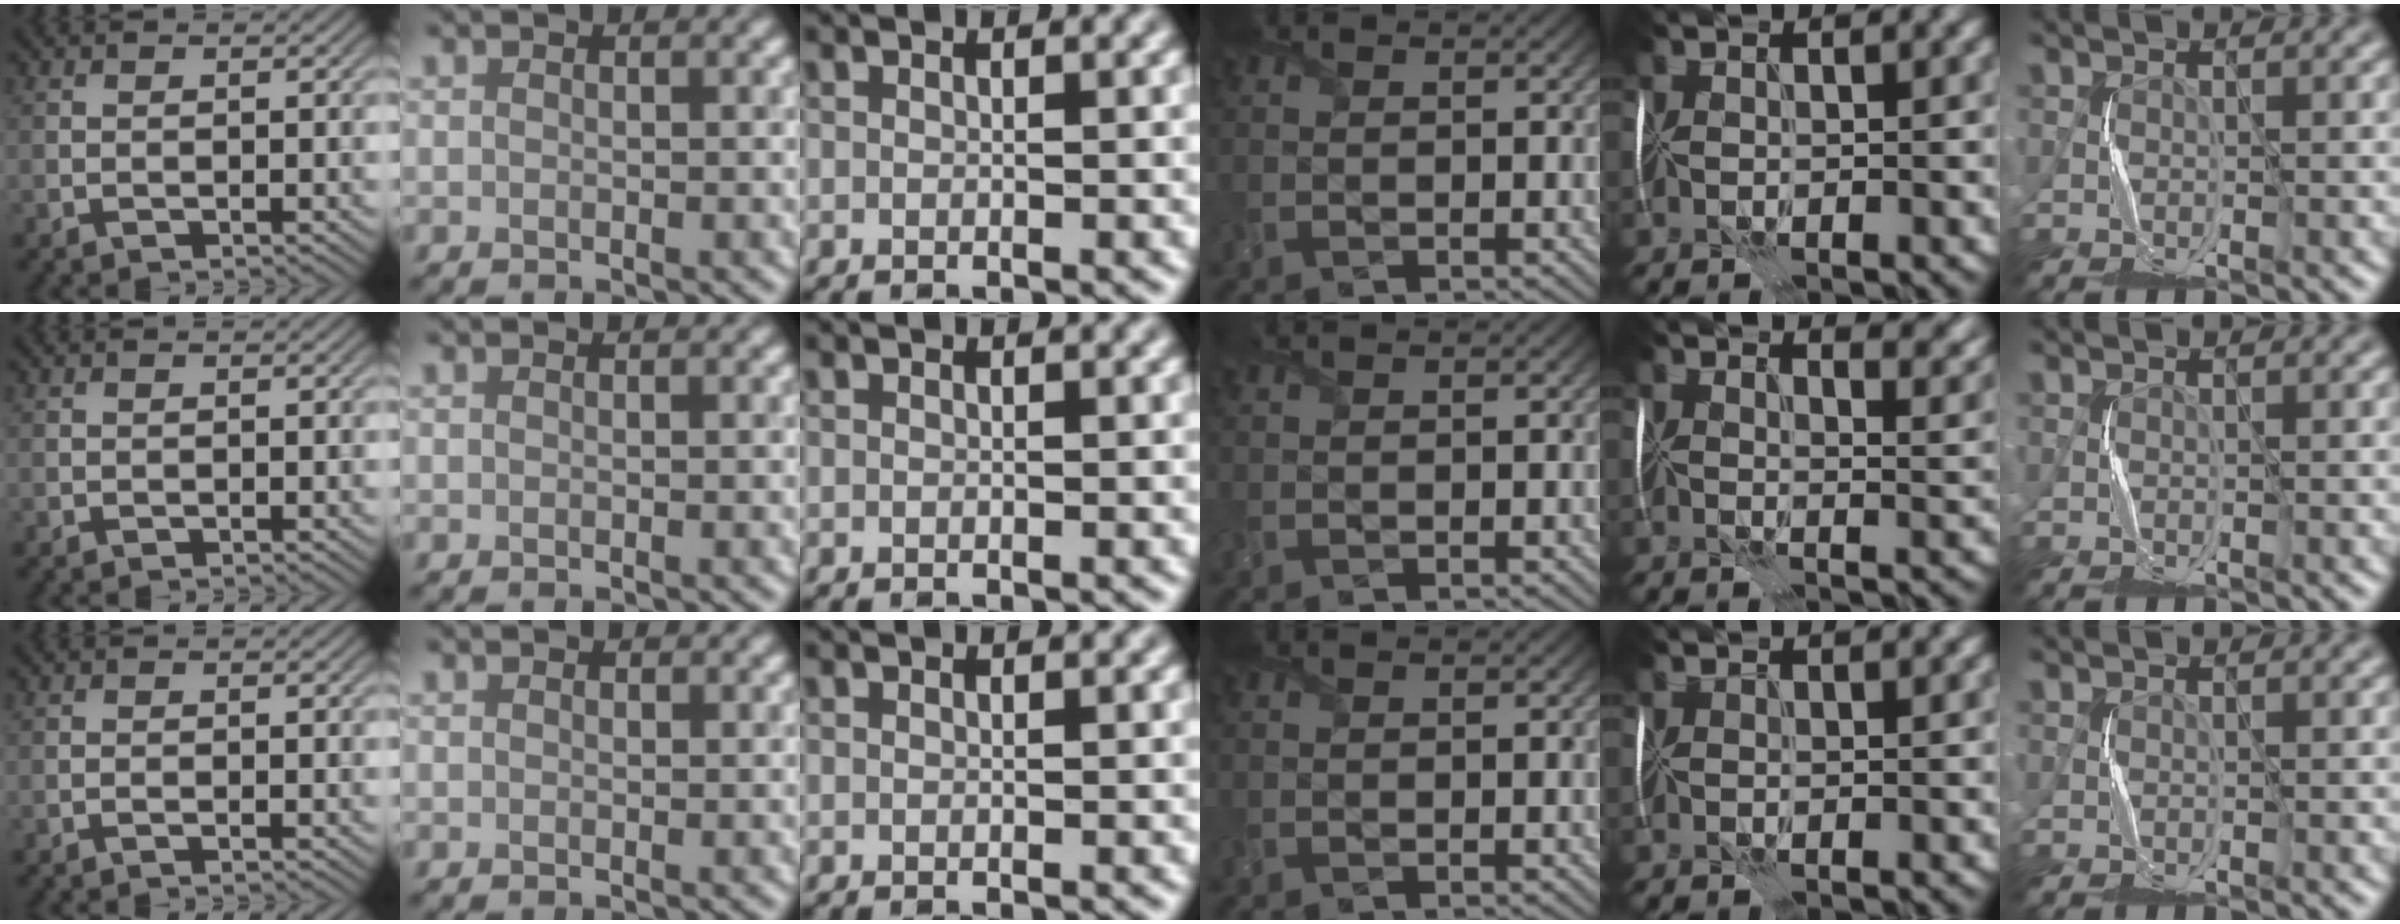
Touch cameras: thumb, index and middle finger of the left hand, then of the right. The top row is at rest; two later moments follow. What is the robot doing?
{"motion": "fold", "object": "plastic wrap"}